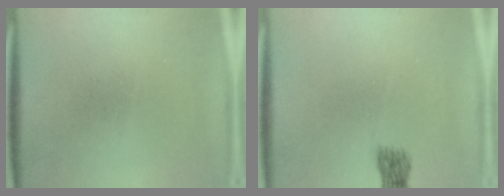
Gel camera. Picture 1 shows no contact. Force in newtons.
{"total": 2.1}